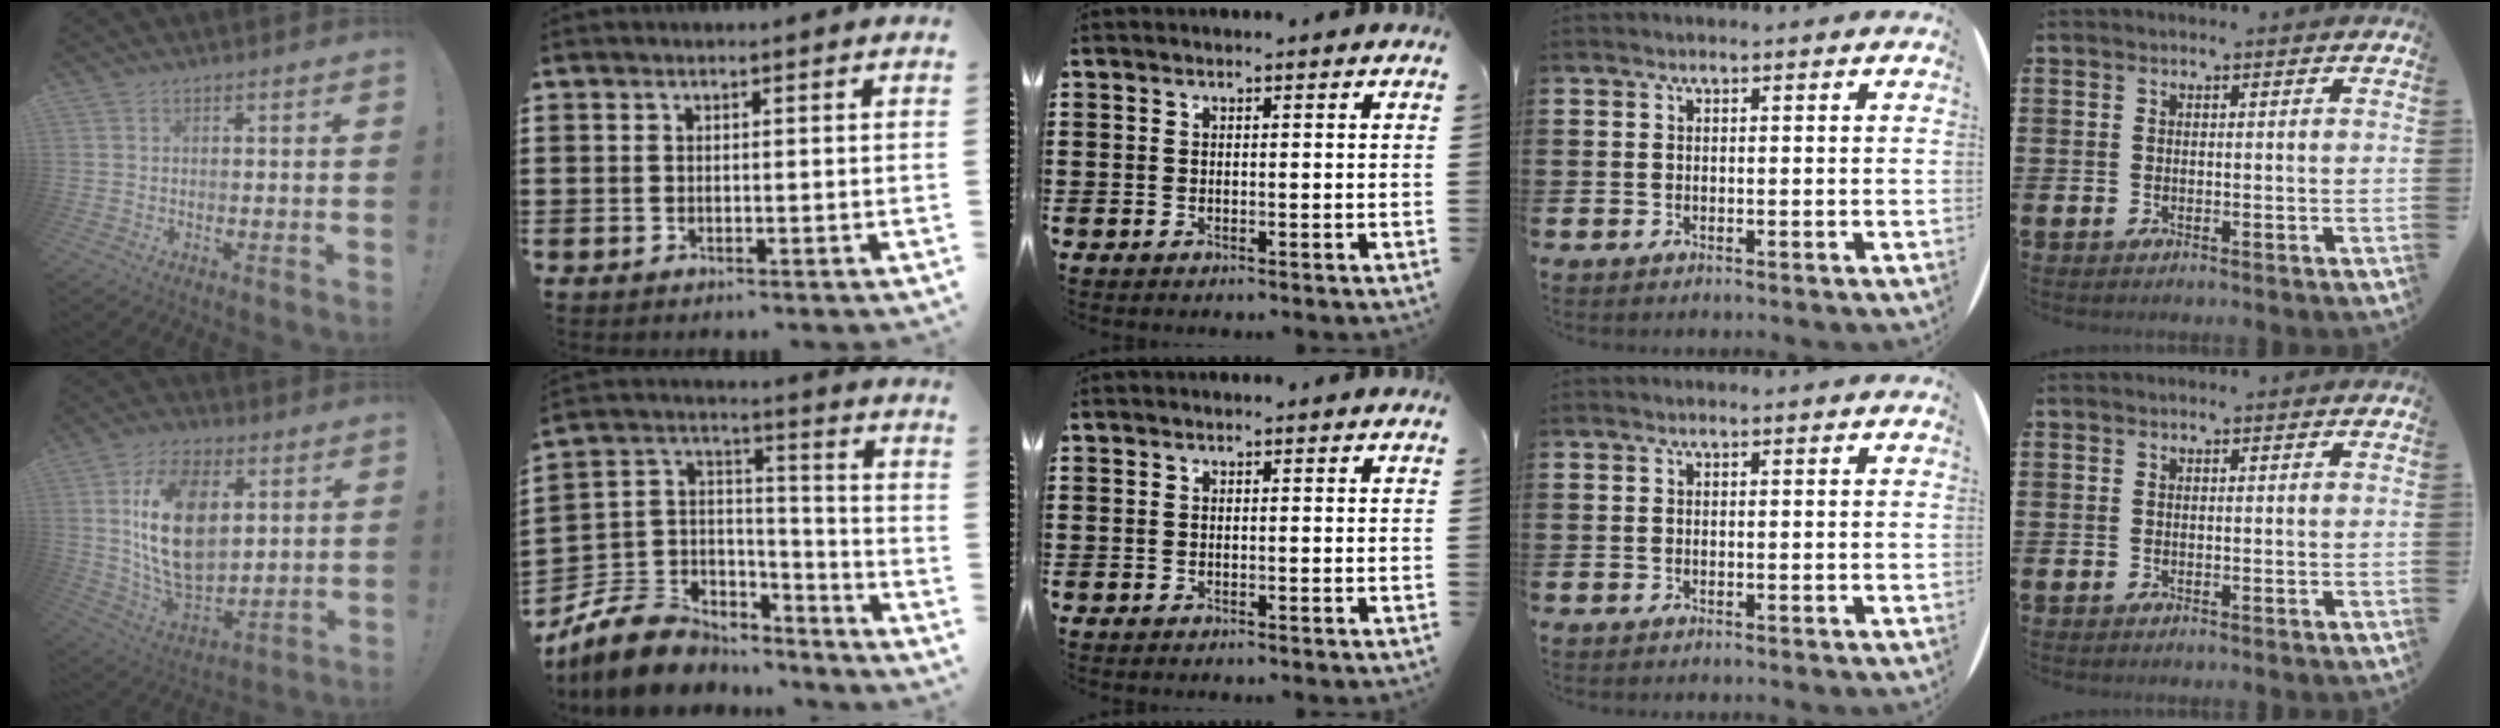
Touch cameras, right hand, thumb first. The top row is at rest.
{"thumb": {"total": 20.9, "force": [5.1, 13.4, 15.2], "torque": [-0.285, -0.019, 0.087]}, "index": {"total": 9.2, "force": [-7.1, 5.5, 2.0], "torque": [-0.075, 0.013, -0.139]}}